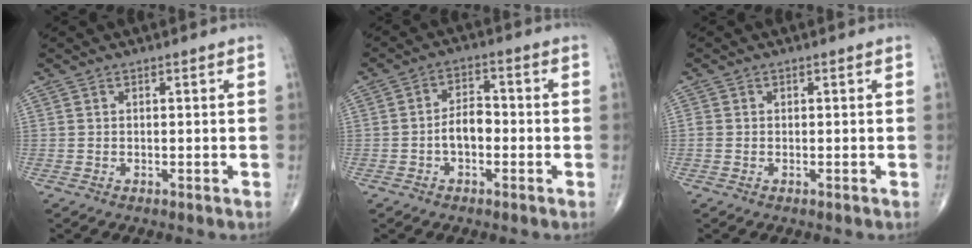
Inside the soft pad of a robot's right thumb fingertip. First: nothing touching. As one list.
[{"total": 5.1, "force": [-1.4, 3.1, 3.8], "torque": [-0.053, 0.024, -0.031]}, {"total": 0.8, "force": [-0.1, 0.7, 0.4], "torque": [-0.006, 0.001, -0.002]}]